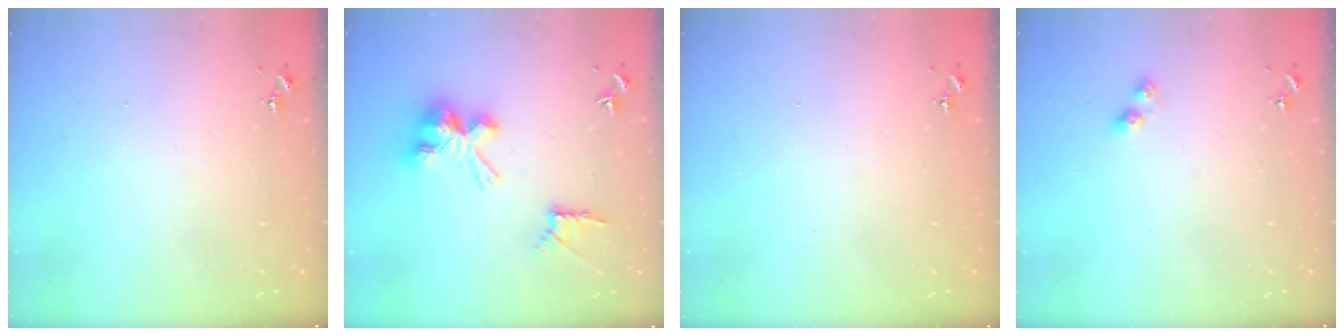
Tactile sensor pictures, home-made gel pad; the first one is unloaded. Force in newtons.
{"total": 12.7, "press": 12.7, "slide": 0.4}
{"total": 0.0}
{"total": 4.4, "press": 4.3, "slide": 0.2}